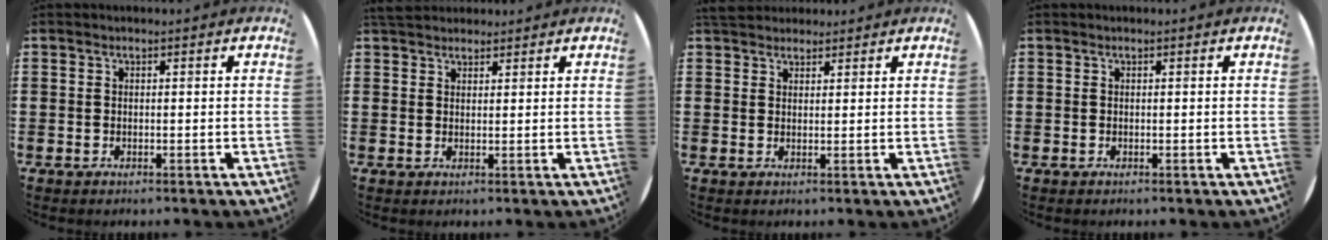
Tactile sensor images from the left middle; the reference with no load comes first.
{"total": 2.4, "force": [2.3, 0.8, 0.4], "torque": [-0.004, -0.002, 0.043]}
{"total": 2.7, "force": [2.5, 0.8, 0.2], "torque": [-0.002, -0.003, 0.048]}
{"total": 0.0}